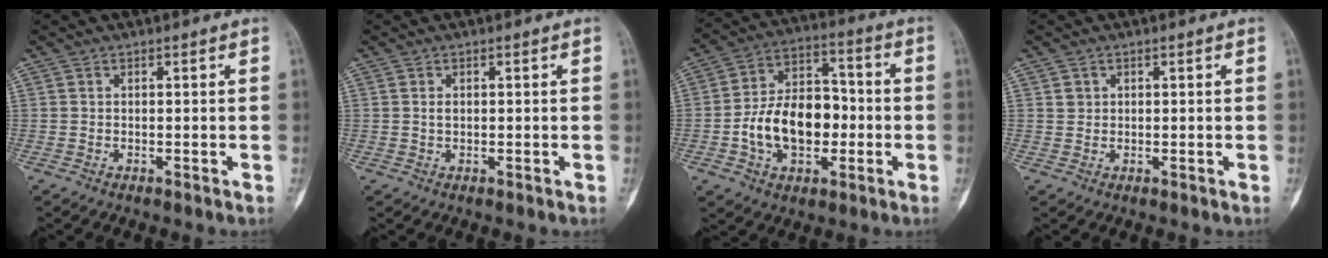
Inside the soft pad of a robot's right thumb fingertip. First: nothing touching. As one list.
[{"total": 0.9, "force": [0.1, 0.6, 0.7], "torque": [-0.009, 0.001, 0.003]}, {"total": 15.6, "force": [-2.7, 10.1, 11.5], "torque": [-0.171, 0.039, -0.047]}, {"total": 1.3, "force": [0.5, 1.2, 0.3], "torque": [0.005, 0.000, 0.006]}]